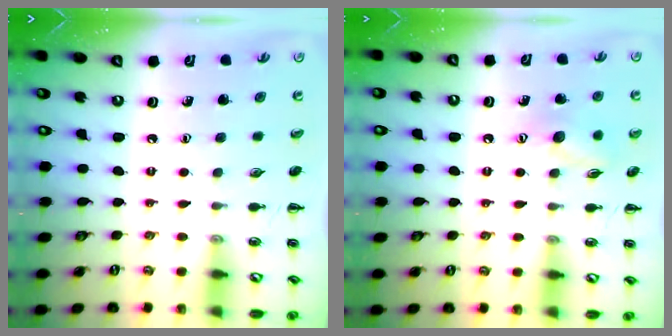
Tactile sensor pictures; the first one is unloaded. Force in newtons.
{"total": 8.5, "press": 8.5, "slide": 0.7}